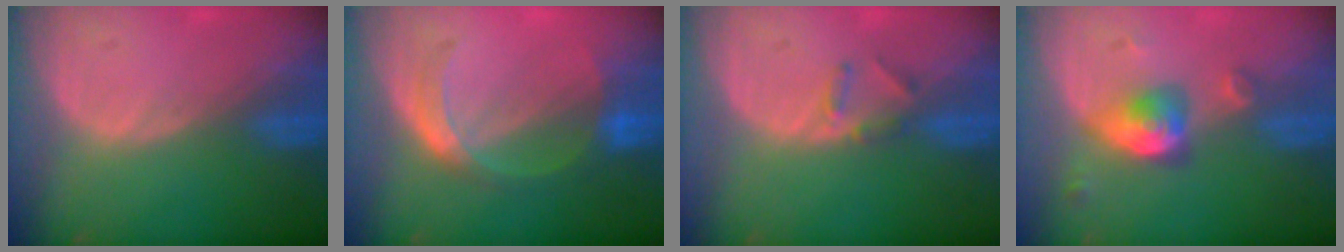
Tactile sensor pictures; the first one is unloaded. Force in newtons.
{"total": 5.6, "press": 5.3, "slide": 1.9}
{"total": 2.3, "press": 2.1, "slide": 0.9}
{"total": 5.0, "press": 4.9, "slide": 0.4}